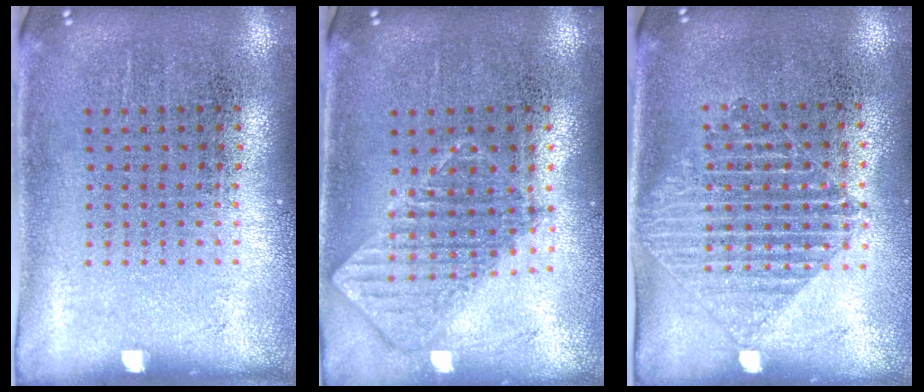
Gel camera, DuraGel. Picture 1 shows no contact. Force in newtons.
{"total": 0.9, "press": 0.9, "slide": 0.1}
{"total": 1.4, "press": 1.3, "slide": 0.7}